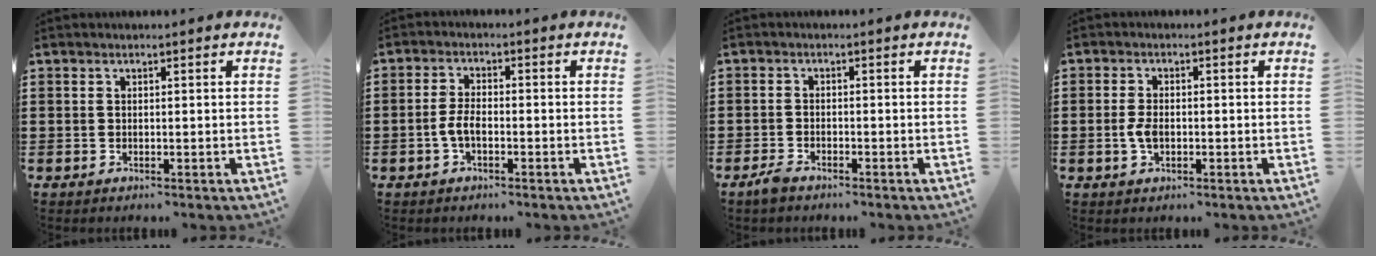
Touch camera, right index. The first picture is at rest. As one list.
[{"total": 3.4, "force": [-1.3, 1.3, 2.8], "torque": [-0.074, -0.006, -0.029]}, {"total": 1.6, "force": [-1.4, 0.4, 0.6], "torque": [-0.019, -0.001, -0.029]}, {"total": 3.1, "force": [-0.4, 1.6, 2.6], "torque": [-0.065, -0.006, -0.010]}]